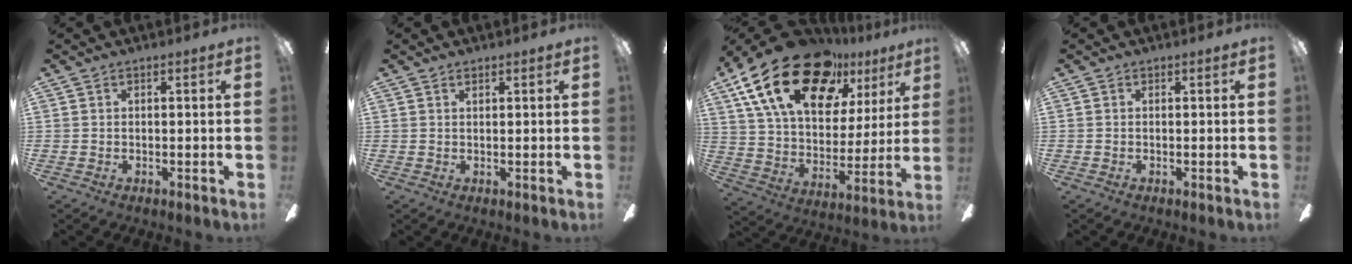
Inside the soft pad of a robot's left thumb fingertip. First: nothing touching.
{"total": 0.7, "force": [0.6, 0.3, 0.2], "torque": [-0.004, 0.002, 0.011]}
{"total": 24.6, "force": [14.7, 12.8, 14.9], "torque": [-0.263, -0.078, 0.262]}
{"total": 0.0}